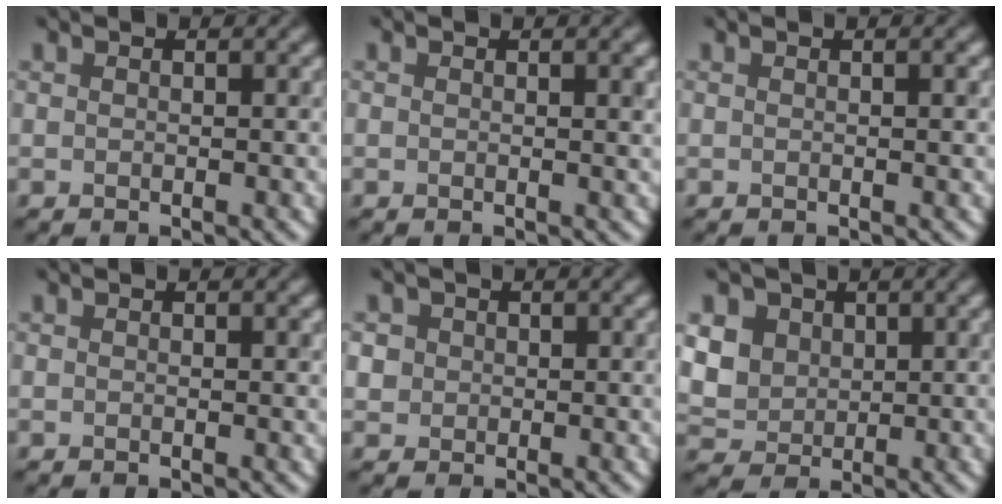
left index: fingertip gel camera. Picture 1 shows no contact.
{"total": 1.1, "force": [0.3, 0.4, 1.0], "torque": [-0.011, 0.000, 0.005]}
{"total": 0.9, "force": [0.2, 0.2, 0.8], "torque": [-0.014, -0.002, 0.005]}
{"total": 0.5, "force": [0.2, 0.2, 0.4], "torque": [-0.004, -0.002, 0.003]}
{"total": 3.2, "force": [0.9, 2.9, 1.0], "torque": [-0.009, 0.021, 0.001]}
{"total": 5.9, "force": [1.8, 5.0, 2.6], "torque": [-0.074, 0.016, 0.031]}